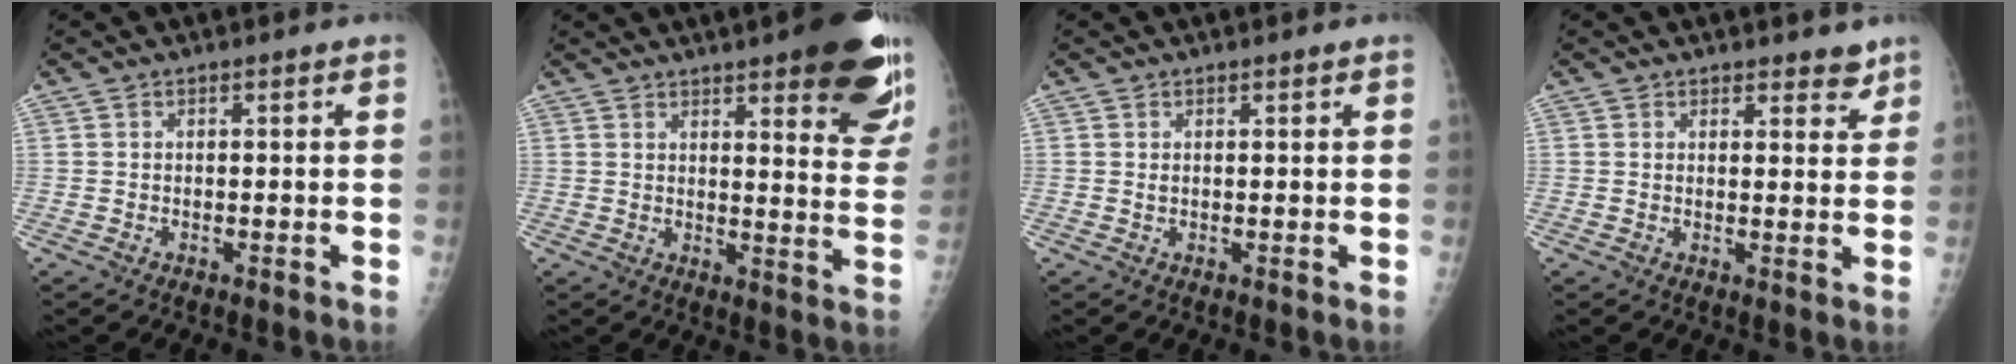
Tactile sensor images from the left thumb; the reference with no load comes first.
{"total": 19.8, "force": [12.4, 5.2, 14.5], "torque": [-0.151, -0.057, 0.145]}
{"total": 0.8, "force": [0.5, 0.5, 0.4], "torque": [-0.003, -0.004, 0.008]}
{"total": 3.3, "force": [2.7, 1.7, 1.0], "torque": [0.015, -0.017, 0.033]}